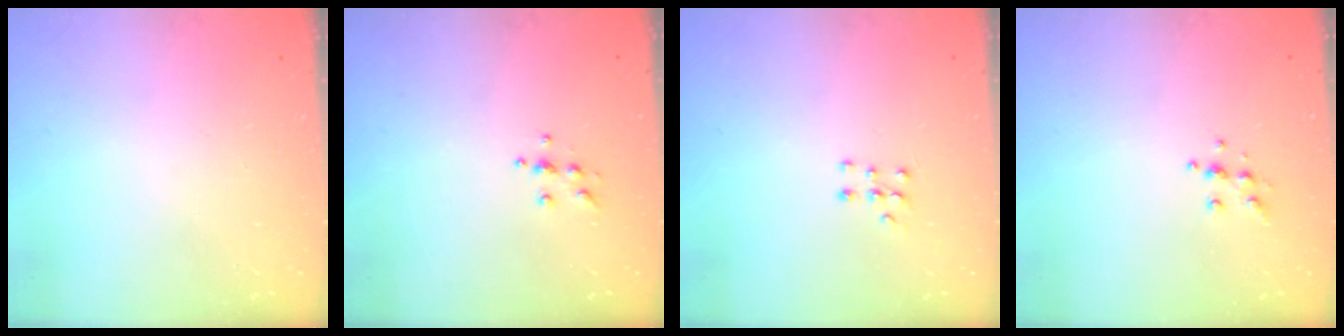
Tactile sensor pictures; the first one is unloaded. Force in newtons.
{"total": 4.3, "press": 4.3, "slide": 0.6}
{"total": 5.5, "press": 5.5, "slide": 0.9}
{"total": 5.6, "press": 5.6, "slide": 0.6}